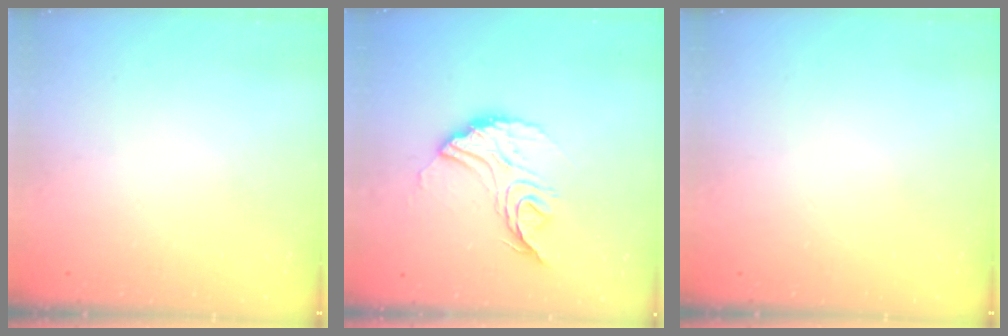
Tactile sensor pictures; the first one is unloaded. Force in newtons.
{"total": 14.3, "press": 14.2, "slide": 1.1}
{"total": 0.0}